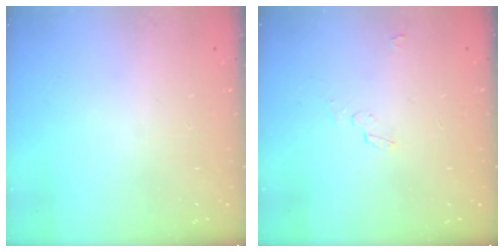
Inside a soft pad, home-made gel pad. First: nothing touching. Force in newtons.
{"total": 3.6, "press": 3.4, "slide": 1.3}